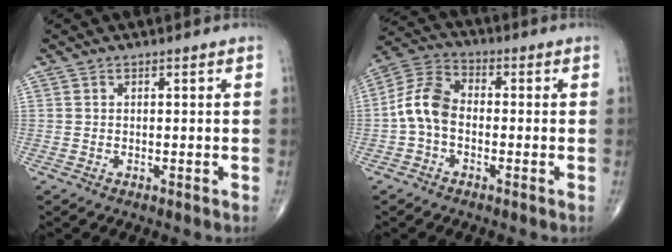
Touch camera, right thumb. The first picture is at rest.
{"total": 8.3, "force": [-1.4, 5.5, 6.1], "torque": [-0.115, 0.028, -0.042]}